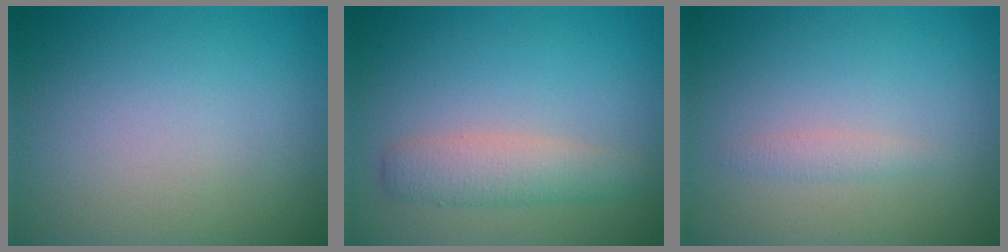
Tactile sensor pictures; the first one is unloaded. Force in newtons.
{"total": 2.9, "press": 2.9, "slide": 0.1}
{"total": 1.0, "press": 1.0, "slide": 0.0}